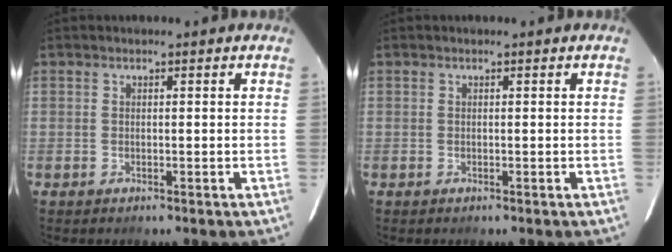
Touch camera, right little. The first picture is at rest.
{"total": 0.0}